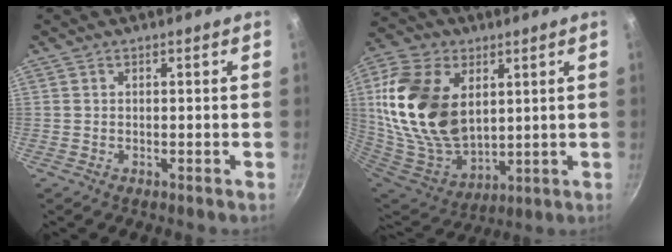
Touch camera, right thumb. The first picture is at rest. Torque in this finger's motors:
{"motor_torque": [0.45, 0.94, 2.14, 0.54, 0.30]}